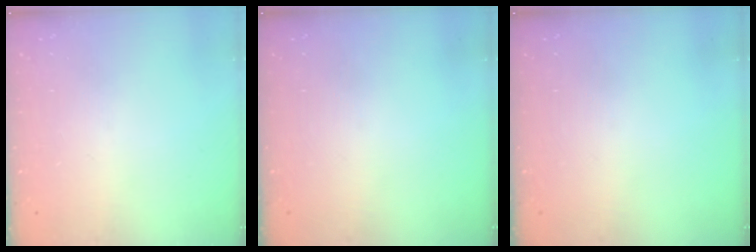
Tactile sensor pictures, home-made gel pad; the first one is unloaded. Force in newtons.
{"total": 0.0}
{"total": 0.0}